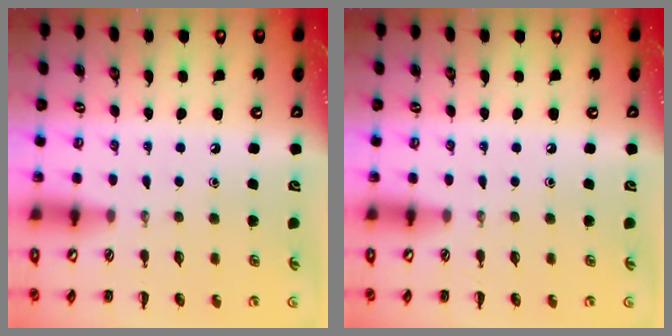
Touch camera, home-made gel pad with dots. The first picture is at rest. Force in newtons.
{"total": 0.0}